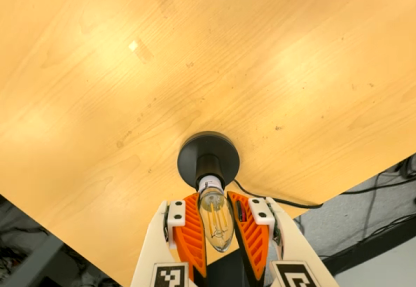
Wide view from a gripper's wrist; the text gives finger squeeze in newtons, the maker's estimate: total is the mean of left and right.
{"total": 23.9, "left": 23.3, "right": 24.5}